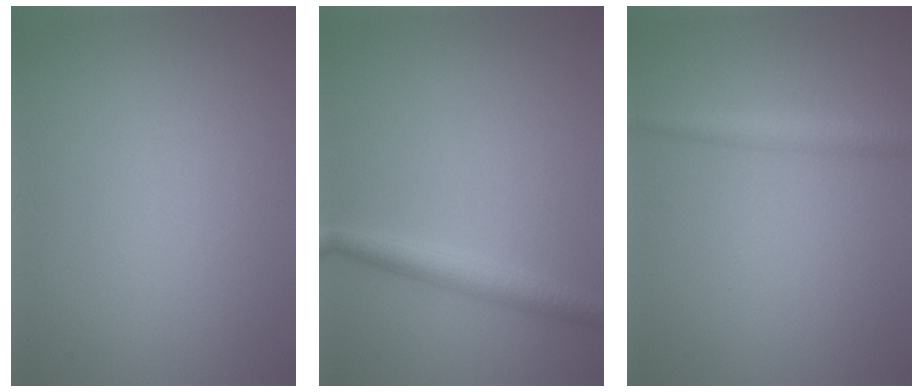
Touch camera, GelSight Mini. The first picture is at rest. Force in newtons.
{"total": 2.7, "press": 2.7, "slide": 0.1}
{"total": 1.9, "press": 1.8, "slide": 0.1}